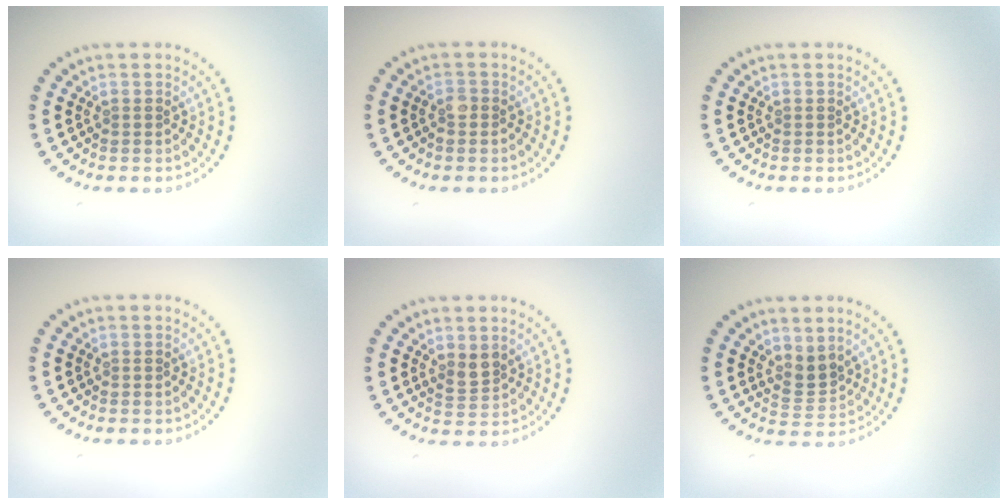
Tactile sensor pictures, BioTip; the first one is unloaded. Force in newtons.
{"total": 0.9, "press": 0.8, "slide": 0.4}
{"total": 0.0}
{"total": 0.0}
{"total": 1.7, "press": 1.5, "slide": 0.9}
{"total": 2.3, "press": 1.8, "slide": 1.5}